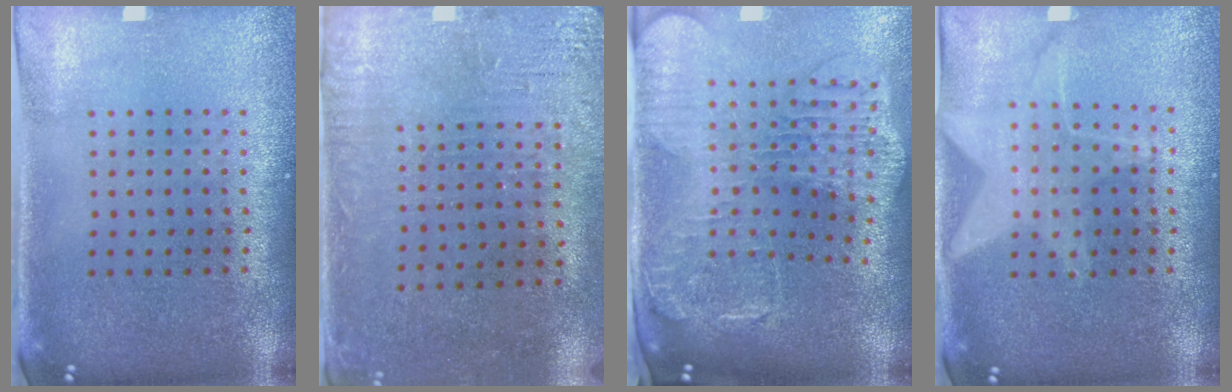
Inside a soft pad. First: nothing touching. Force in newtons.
{"total": 3.2, "press": 2.6, "slide": 1.8}
{"total": 2.8, "press": 2.4, "slide": 1.4}
{"total": 1.4, "press": 1.4, "slide": 0.1}